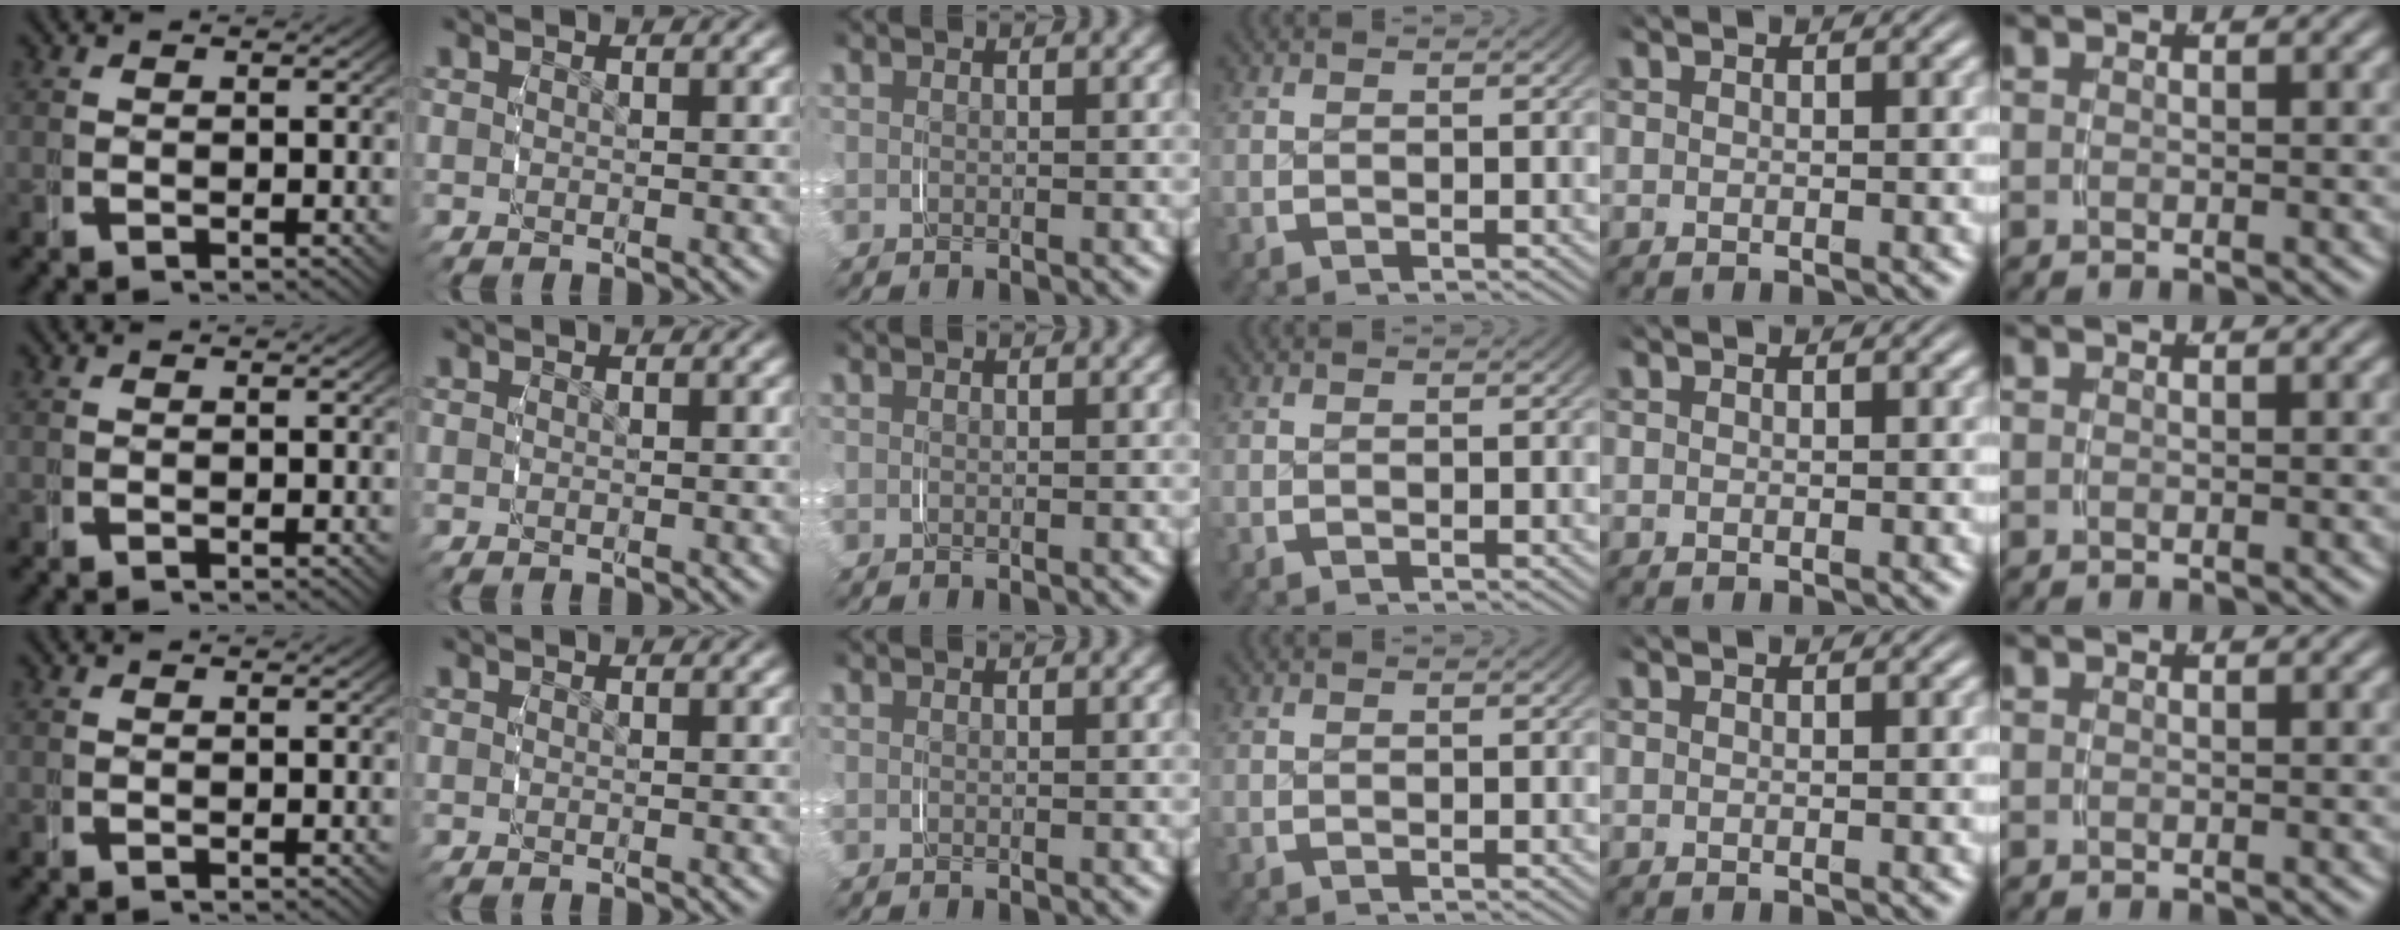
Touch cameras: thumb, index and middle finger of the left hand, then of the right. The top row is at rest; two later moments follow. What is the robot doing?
{"motion": "grasp_and_lifting", "object": "string"}